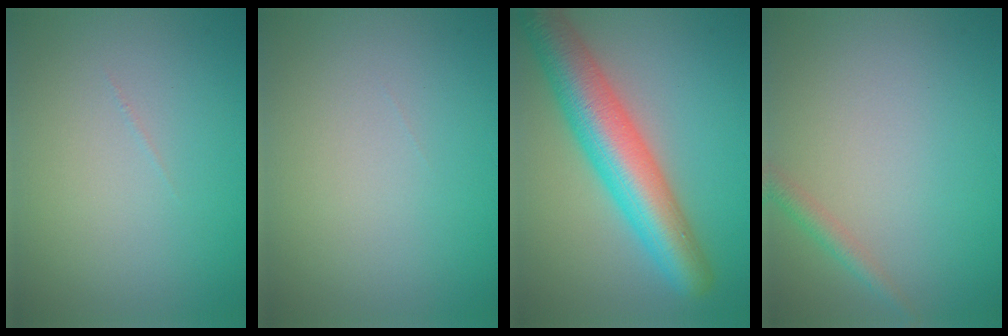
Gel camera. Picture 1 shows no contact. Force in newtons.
{"total": 0.0}
{"total": 8.7, "press": 8.7, "slide": 0.3}
{"total": 1.5, "press": 1.5, "slide": 0.0}